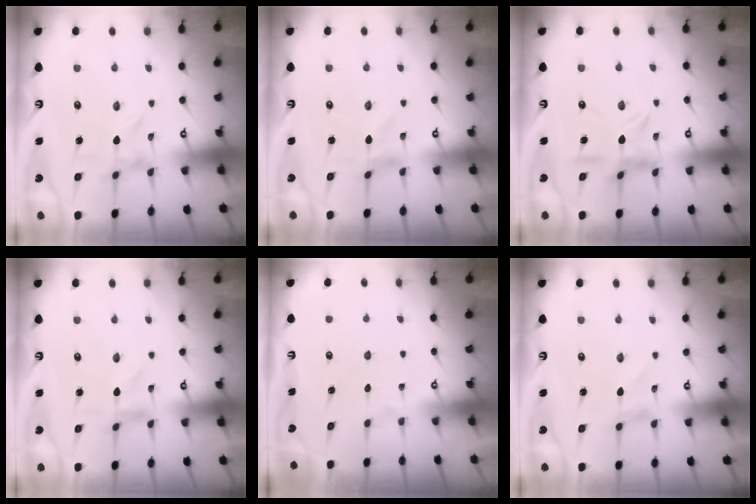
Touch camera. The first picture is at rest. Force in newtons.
{"total": 1.0, "press": 0.9, "slide": 0.1}
{"total": 8.7, "press": 8.6, "slide": 0.9}
{"total": 0.0}
{"total": 1.6, "press": 1.6, "slide": 0.1}
{"total": 0.8, "press": 0.8, "slide": 0.1}